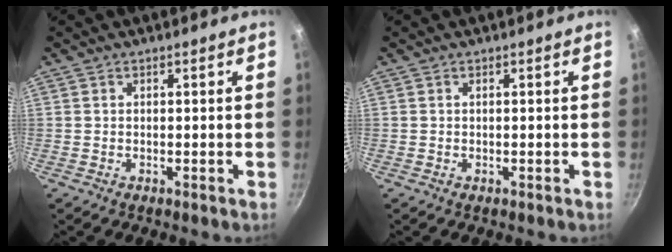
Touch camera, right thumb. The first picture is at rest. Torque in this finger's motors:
{"motor_torque": [-0.36, 0.47, 0.18, -0.32, 0.00]}